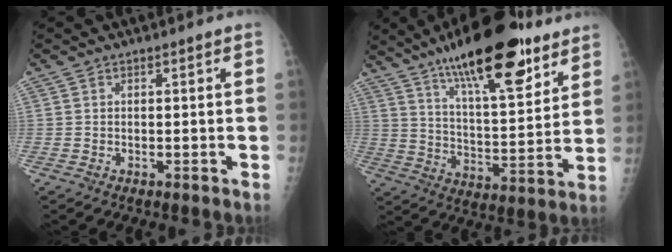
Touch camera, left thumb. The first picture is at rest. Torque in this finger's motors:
{"motor_torque": [1.06, 0.20, 1.47, -1.31, 0.44]}